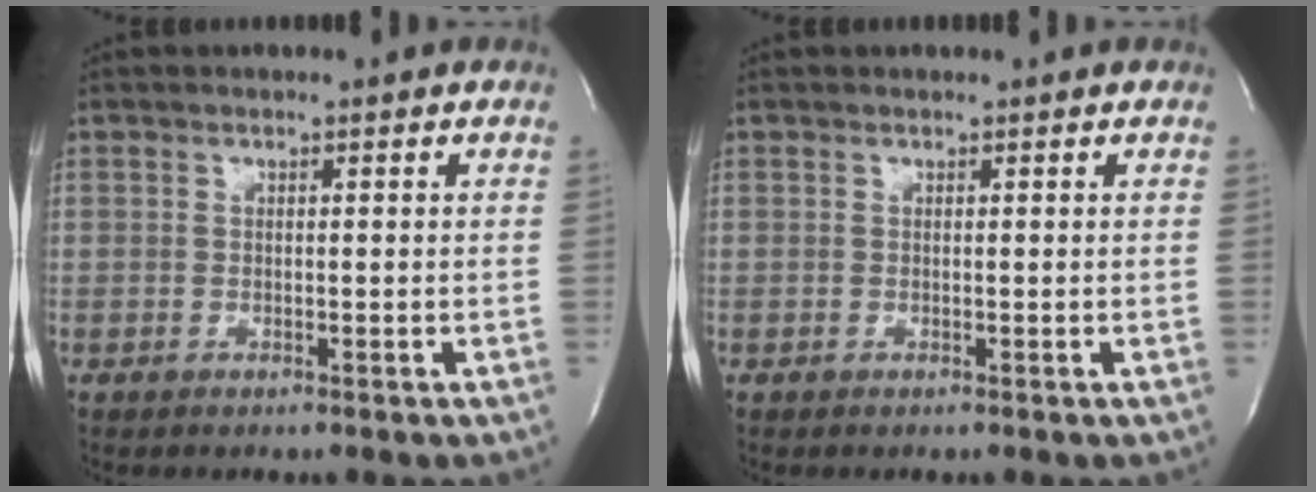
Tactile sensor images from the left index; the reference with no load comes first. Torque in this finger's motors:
{"motor_torque": [0.00, 0.00, 0.01, 0.00]}